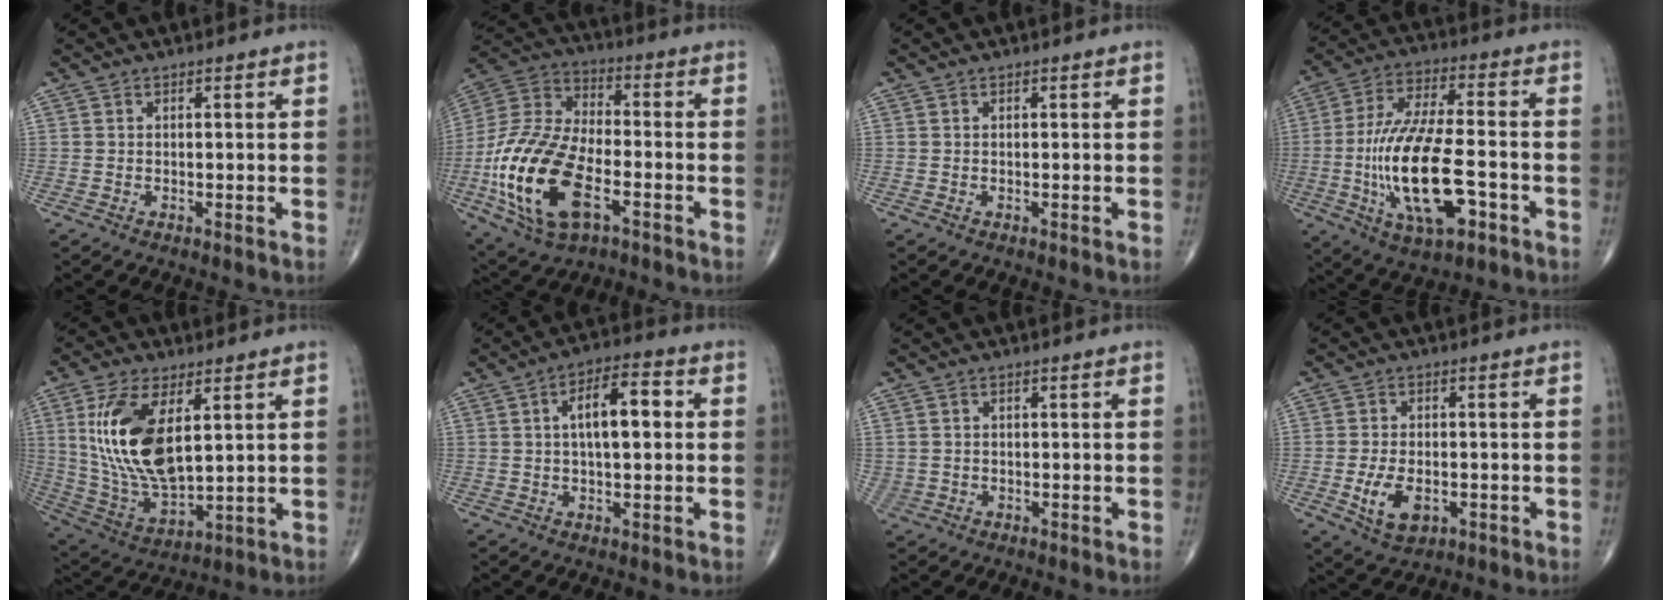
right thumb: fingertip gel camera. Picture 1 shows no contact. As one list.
[{"total": 22.4, "force": [-6.8, 11.6, 17.9], "torque": [-0.372, 0.017, -0.119]}, {"total": 0.0}, {"total": 19.3, "force": [-4.9, 7.5, 17.0], "torque": [-0.334, 0.022, -0.077]}, {"total": 17.7, "force": [4.7, 8.2, 15.0], "torque": [-0.296, -0.023, 0.102]}, {"total": 7.4, "force": [1.1, 3.0, 6.6], "torque": [-0.103, 0.015, 0.012]}, {"total": 1.7, "force": [-0.2, 1.6, 0.3], "torque": [0.000, 0.006, 0.004]}, {"total": 7.1, "force": [-2.0, 4.3, 5.3], "torque": [-0.092, 0.000, -0.025]}]